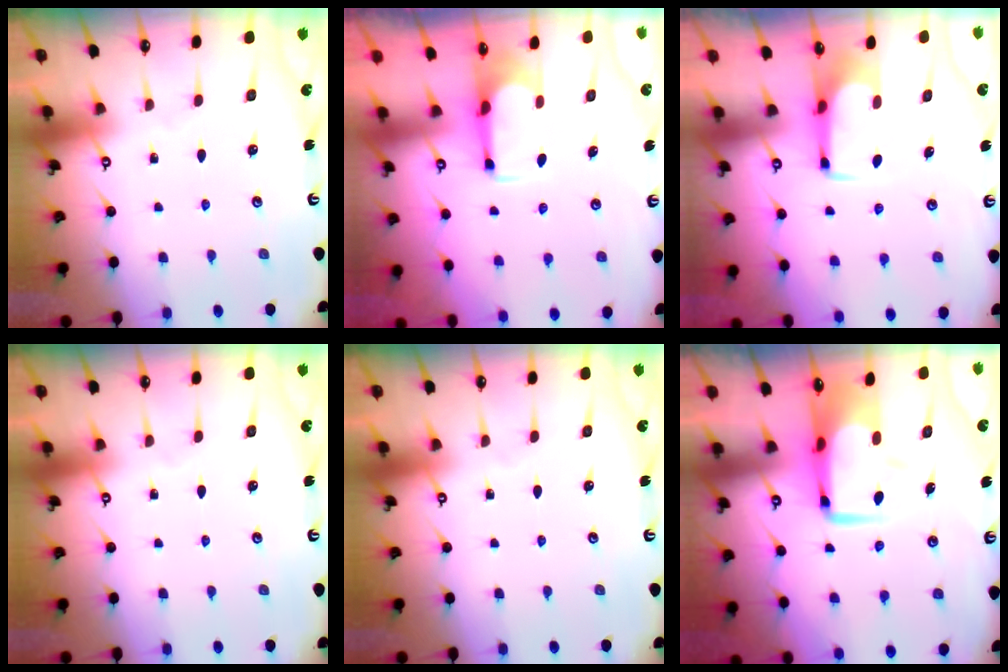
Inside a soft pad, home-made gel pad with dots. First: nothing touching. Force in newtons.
{"total": 1.7, "press": 1.6, "slide": 0.7}
{"total": 1.8, "press": 1.6, "slide": 0.6}
{"total": 0.0}
{"total": 0.0}
{"total": 8.3, "press": 8.1, "slide": 1.6}